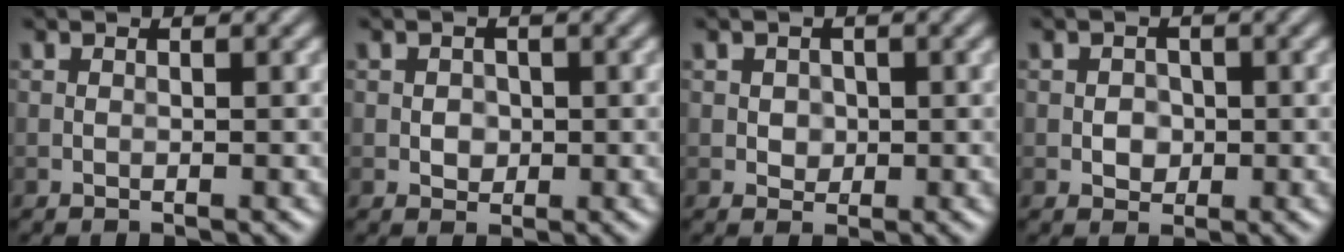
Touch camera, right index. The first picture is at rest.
{"total": 1.3, "force": [0.0, 1.2, 0.6], "torque": [-0.011, -0.003, 0.000]}
{"total": 1.2, "force": [0.1, 1.1, 0.5], "torque": [-0.008, -0.004, 0.004]}
{"total": 1.6, "force": [-0.1, 1.4, 0.7], "torque": [-0.010, -0.002, -0.004]}